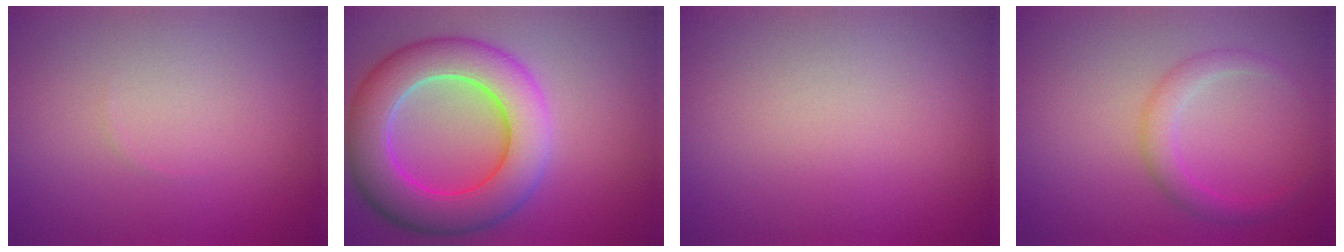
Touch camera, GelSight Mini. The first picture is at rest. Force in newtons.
{"total": 9.0, "press": 9.0, "slide": 0.4}
{"total": 0.0}
{"total": 2.1, "press": 2.1, "slide": 0.1}